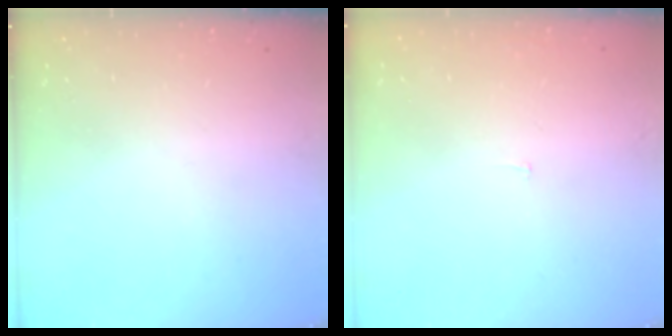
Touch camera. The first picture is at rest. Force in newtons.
{"total": 1.9, "press": 1.9, "slide": 0.1}